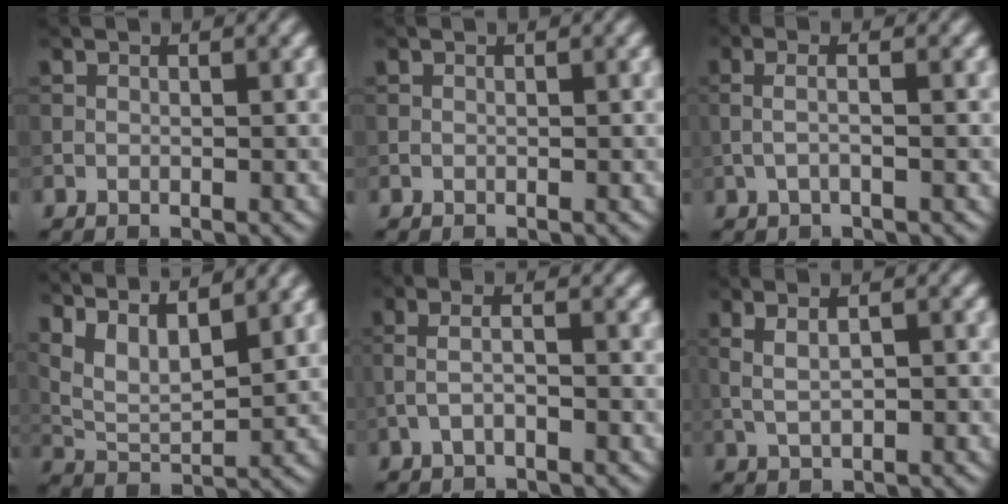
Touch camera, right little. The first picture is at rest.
{"total": 0.0}
{"total": 2.0, "force": [-0.1, 0.5, 2.0], "torque": [-0.040, 0.003, -0.008]}
{"total": 6.2, "force": [4.2, 2.1, 4.0], "torque": [-0.086, 0.002, 0.080]}
{"total": 2.3, "force": [-0.8, 0.7, 2.0], "torque": [-0.046, 0.005, -0.021]}
{"total": 3.7, "force": [0.7, 1.5, 3.3], "torque": [-0.066, 0.006, 0.018]}